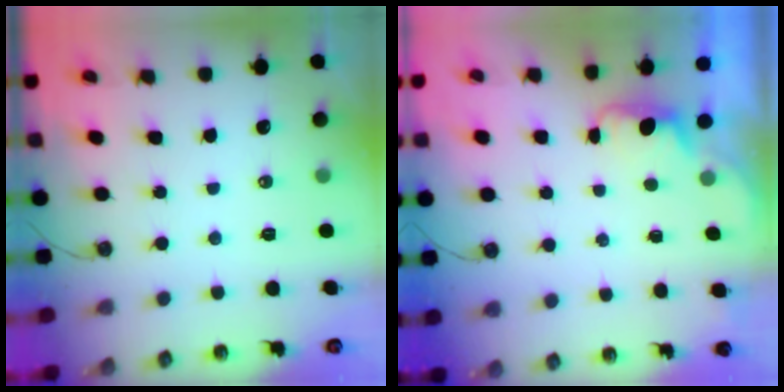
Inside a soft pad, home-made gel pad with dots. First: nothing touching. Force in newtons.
{"total": 0.8, "press": 0.3, "slide": 0.7}